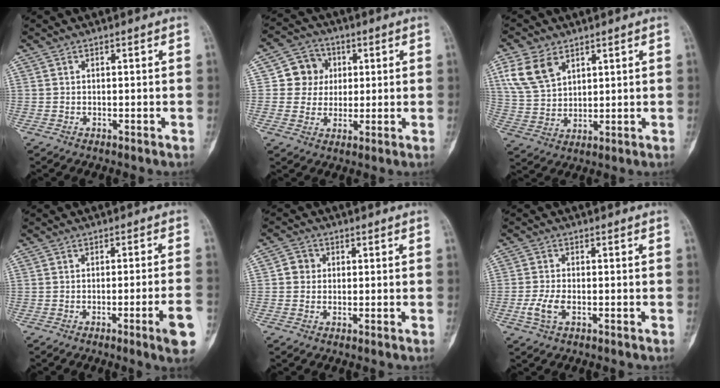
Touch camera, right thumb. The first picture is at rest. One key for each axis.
{"total": 7.7, "fx": 1.4, "fy": 7.3, "fz": 2.0, "tx": 0.011, "ty": 0.007, "tz": 0.018}
{"total": 9.5, "fx": 4.8, "fy": 6.0, "fz": 5.5, "tx": -0.103, "ty": -0.011, "tz": 0.105}
{"total": 7.3, "fx": -3.1, "fy": -0.2, "fz": 6.6, "tx": -0.091, "ty": 0.007, "tz": -0.043}
{"total": 2.9, "fx": 0.2, "fy": 2.7, "fz": 1.0, "tx": 0.000, "ty": 0.006, "tz": -0.002}
{"total": 4.1, "fx": -1.4, "fy": 2.0, "fz": 3.2, "tx": -0.079, "ty": 0.005, "tz": -0.026}